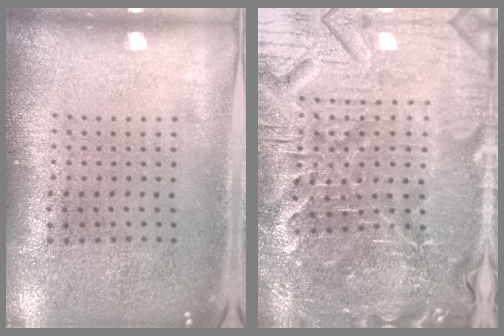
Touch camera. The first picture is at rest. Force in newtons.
{"total": 5.8, "press": 5.5, "slide": 1.9}